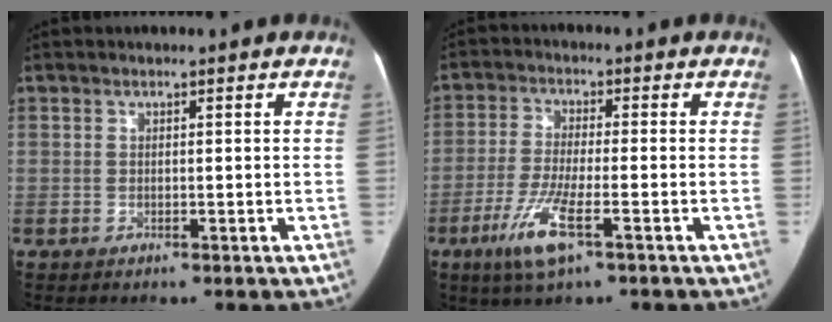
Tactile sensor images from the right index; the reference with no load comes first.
{"total": 8.3, "force": [-4.1, 1.3, 7.0], "torque": [-0.151, -0.018, -0.077]}